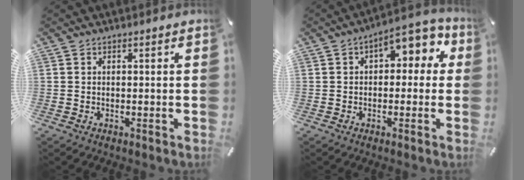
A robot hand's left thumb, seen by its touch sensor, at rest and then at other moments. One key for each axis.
{"total": 7.8, "fx": 2.9, "fy": 4.5, "fz": 5.6, "tx": -0.076, "ty": -0.013, "tz": 0.043}